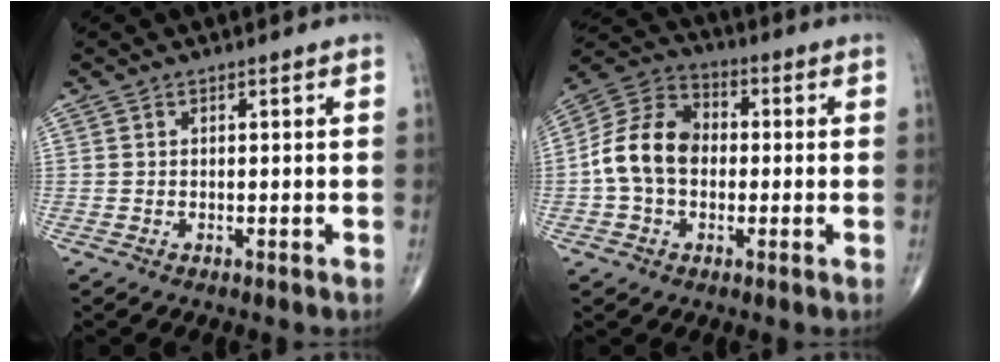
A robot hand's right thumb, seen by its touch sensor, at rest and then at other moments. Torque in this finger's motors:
{"motor_torque": [1.69, 1.67, 0.69, -0.59, 0.12]}